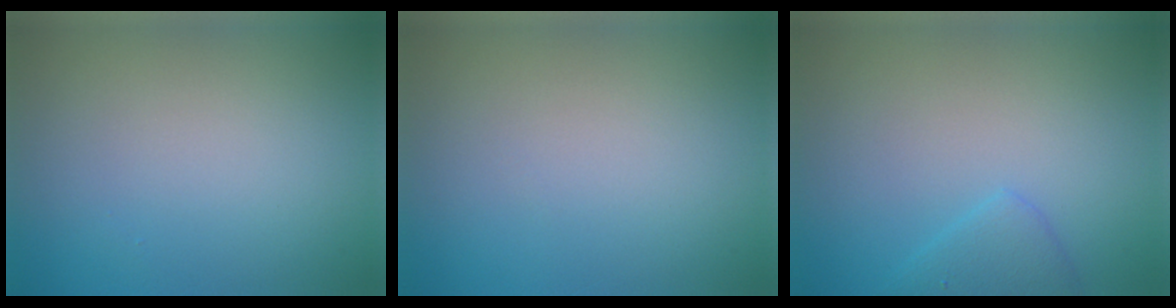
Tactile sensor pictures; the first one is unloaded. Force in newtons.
{"total": 0.0}
{"total": 2.0, "press": 2.0, "slide": 0.1}